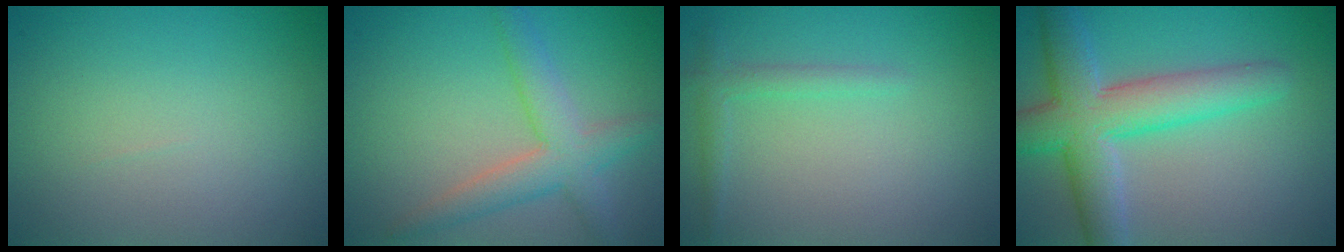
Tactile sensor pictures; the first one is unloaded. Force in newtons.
{"total": 4.1, "press": 4.1, "slide": 0.2}
{"total": 1.4, "press": 1.4, "slide": 0.1}
{"total": 7.1, "press": 7.0, "slide": 0.3}